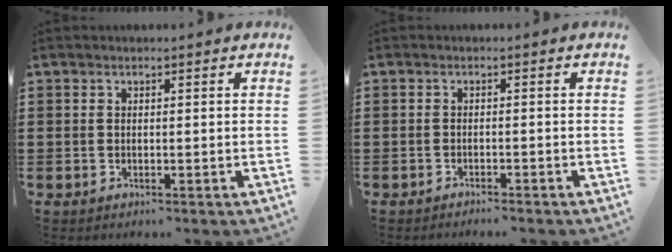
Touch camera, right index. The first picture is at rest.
{"total": 1.1, "force": [-1.1, -0.1, 0.1], "torque": [-0.004, -0.001, -0.023]}